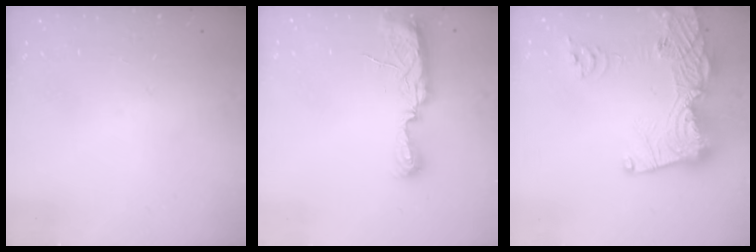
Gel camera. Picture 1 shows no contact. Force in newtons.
{"total": 10.4, "press": 8.9, "slide": 5.4}
{"total": 19.9, "press": 19.7, "slide": 2.1}